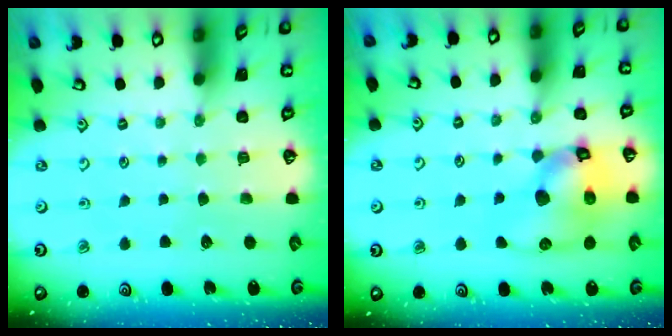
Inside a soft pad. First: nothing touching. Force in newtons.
{"total": 14.5, "press": 14.3, "slide": 2.1}